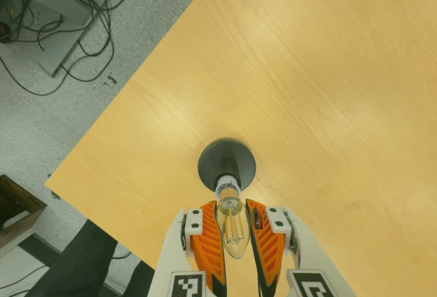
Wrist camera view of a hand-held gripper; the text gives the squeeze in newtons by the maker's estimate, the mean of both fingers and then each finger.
{"total": 21.5, "left": 24.0, "right": 19.0}